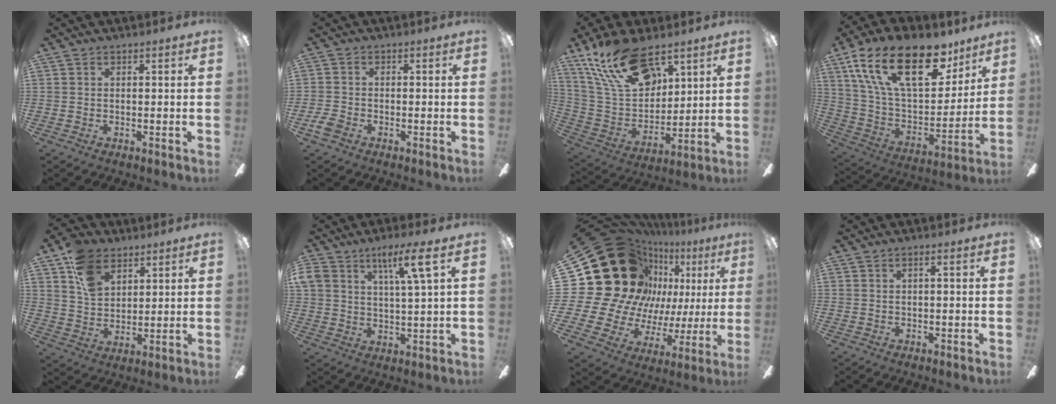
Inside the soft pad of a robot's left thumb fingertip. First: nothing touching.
{"total": 3.1, "force": [-1.8, 1.9, 1.8], "torque": [-0.045, 0.004, -0.037]}
{"total": 20.6, "force": [13.1, 10.5, 12.0], "torque": [-0.247, -0.056, 0.237]}
{"total": 26.6, "force": [14.7, 13.1, 17.9], "torque": [-0.320, -0.079, 0.254]}
{"total": 12.0, "force": [7.0, 7.8, 5.9], "torque": [-0.114, -0.013, 0.136]}
{"total": 9.2, "force": [5.4, 2.2, 7.2], "torque": [-0.134, -0.016, 0.092]}
{"total": 30.0, "force": [11.7, 22.2, 16.4], "torque": [-0.317, -0.101, 0.268]}
{"total": 1.0, "force": [0.1, 0.1, 1.0], "torque": [-0.018, 0.001, 0.000]}